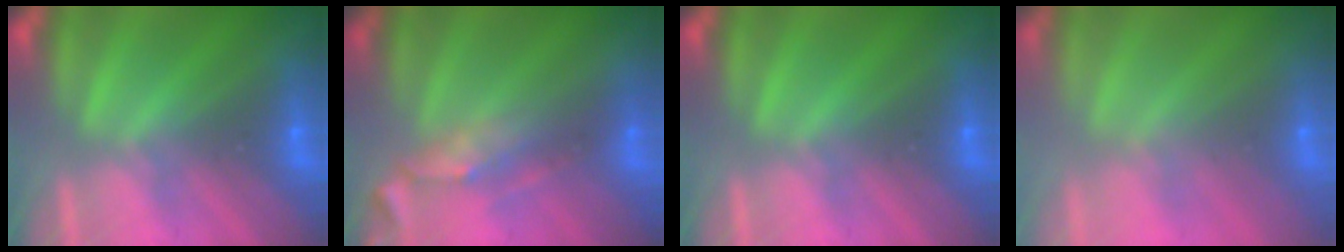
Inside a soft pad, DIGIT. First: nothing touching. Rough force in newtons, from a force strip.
{"total": 2.8}
{"total": 0.0}
{"total": 2.8}